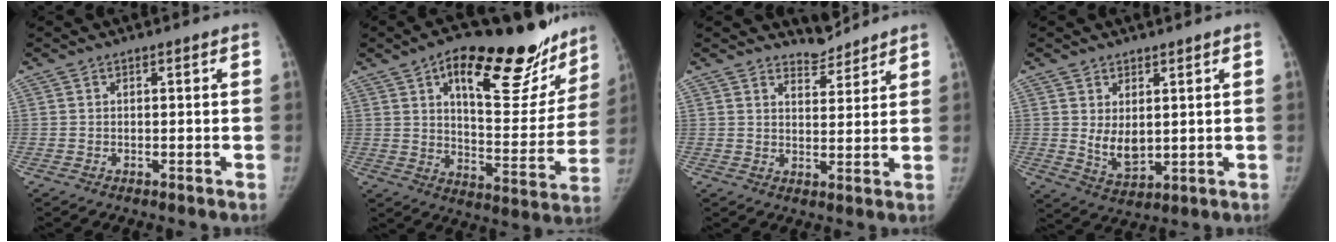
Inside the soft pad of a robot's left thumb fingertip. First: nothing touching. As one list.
[{"total": 26.5, "force": [16.2, 10.7, 17.9], "torque": [-0.195, -0.055, 0.233]}, {"total": 4.1, "force": [3.9, 0.9, -0.5], "torque": [0.024, -0.038, 0.065]}, {"total": 5.6, "force": [1.4, 3.5, 4.2], "torque": [-0.056, -0.025, 0.038]}]